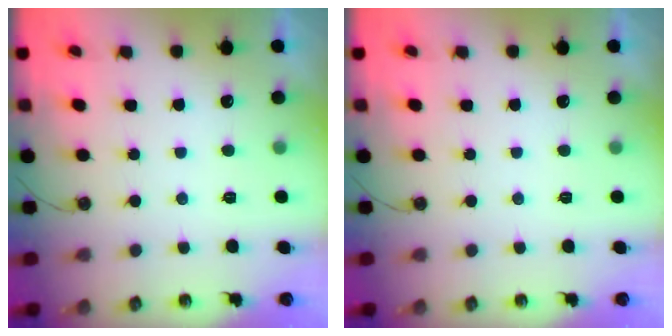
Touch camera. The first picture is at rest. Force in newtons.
{"total": 0.0}